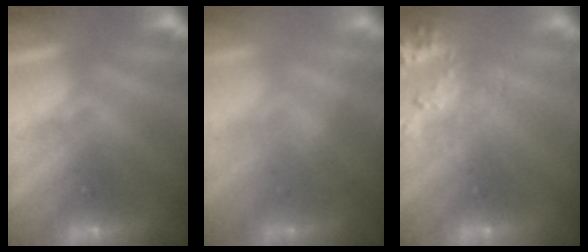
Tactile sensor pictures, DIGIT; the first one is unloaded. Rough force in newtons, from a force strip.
{"total": 2.4}
{"total": 2.8}